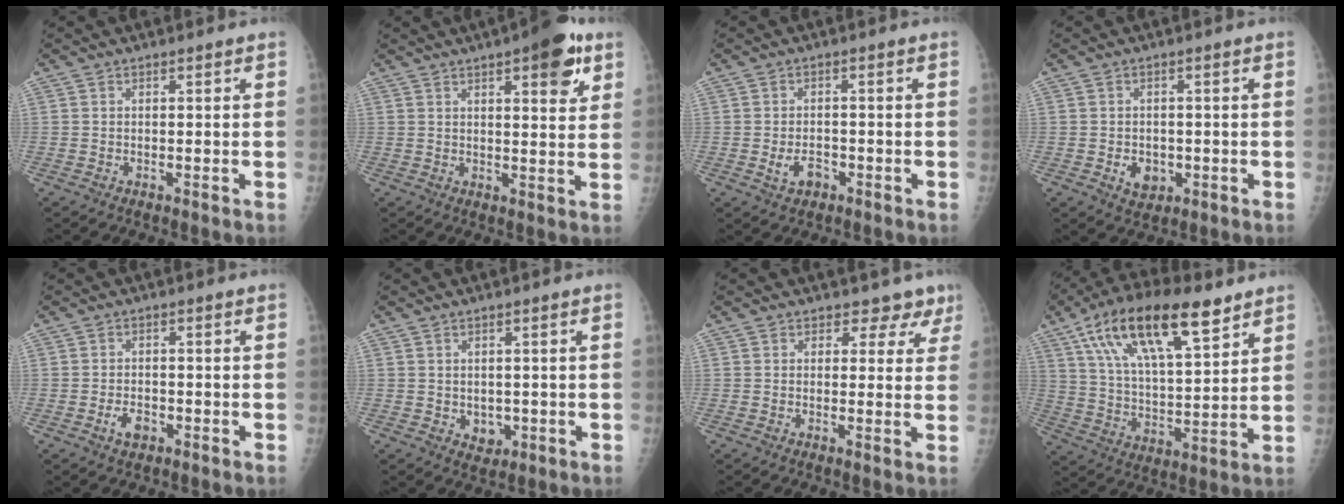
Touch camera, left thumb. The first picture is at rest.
{"total": 10.2, "force": [5.3, 3.4, 8.0], "torque": [-0.082, -0.018, 0.064]}
{"total": 3.6, "force": [-1.4, 2.5, 2.2], "torque": [-0.033, 0.007, -0.020]}
{"total": 4.0, "force": [-1.0, 3.2, 2.2], "torque": [-0.017, 0.003, -0.004]}
{"total": 3.1, "force": [-1.4, 2.0, 2.0], "torque": [-0.029, 0.005, -0.022]}
{"total": 3.1, "force": [-0.3, 2.6, 1.7], "torque": [-0.011, -0.003, 0.007]}
{"total": 4.9, "force": [3.8, 3.1, 0.3], "torque": [0.032, -0.021, 0.031]}
{"total": 21.5, "force": [11.9, 8.2, 15.9], "torque": [-0.263, -0.024, 0.213]}